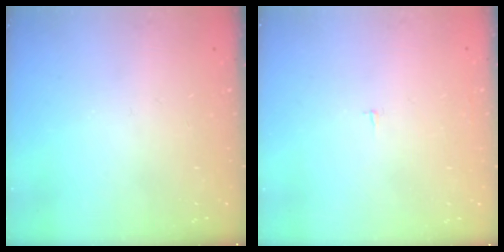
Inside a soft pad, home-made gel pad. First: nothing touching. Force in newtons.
{"total": 1.2, "press": 1.2, "slide": 0.1}